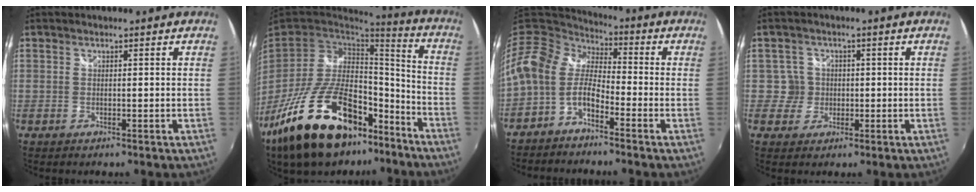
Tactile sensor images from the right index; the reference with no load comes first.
{"total": 27.2, "force": [-16.9, 13.4, 16.5], "torque": [-0.321, 0.002, -0.257]}
{"total": 12.5, "force": [-4.2, 7.6, 9.0], "torque": [-0.195, 0.007, -0.093]}
{"total": 3.4, "force": [-0.2, 3.4, -0.1], "torque": [0.011, 0.014, -0.003]}